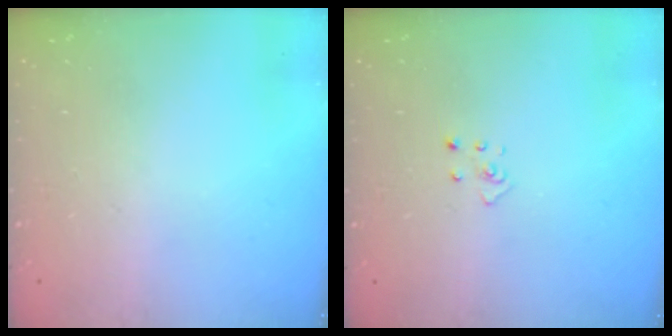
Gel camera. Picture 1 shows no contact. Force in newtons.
{"total": 2.9, "press": 2.9, "slide": 0.2}